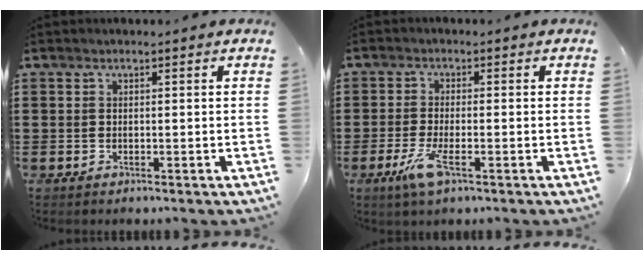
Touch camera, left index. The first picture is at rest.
{"total": 4.9, "force": [-2.2, 1.0, 4.3], "torque": [-0.104, -0.019, -0.044]}